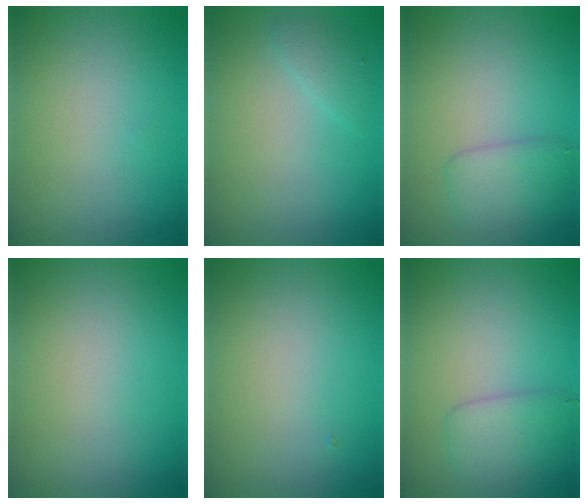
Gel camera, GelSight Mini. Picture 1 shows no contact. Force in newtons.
{"total": 1.2, "press": 1.2, "slide": 0.1}
{"total": 2.8, "press": 2.8, "slide": 0.1}
{"total": 0.0}
{"total": 0.0}
{"total": 2.8, "press": 2.8, "slide": 0.1}